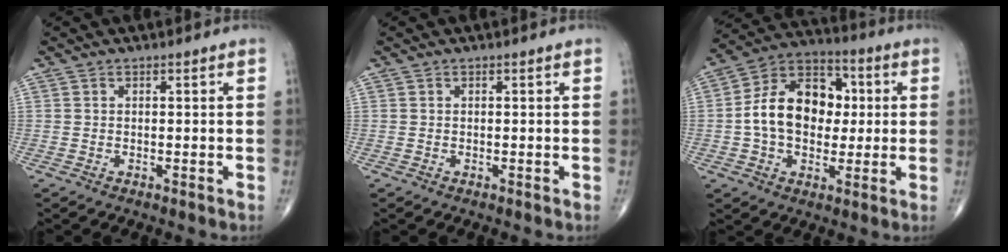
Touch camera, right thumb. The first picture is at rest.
{"total": 0.0}
{"total": 16.0, "force": [0.6, 11.3, 11.3], "torque": [-0.156, 0.028, 0.002]}